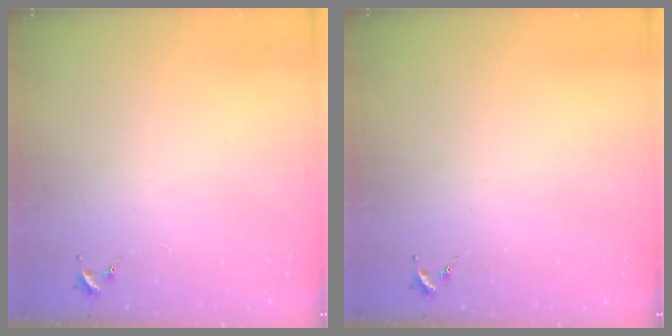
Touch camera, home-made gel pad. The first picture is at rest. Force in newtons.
{"total": 0.0}